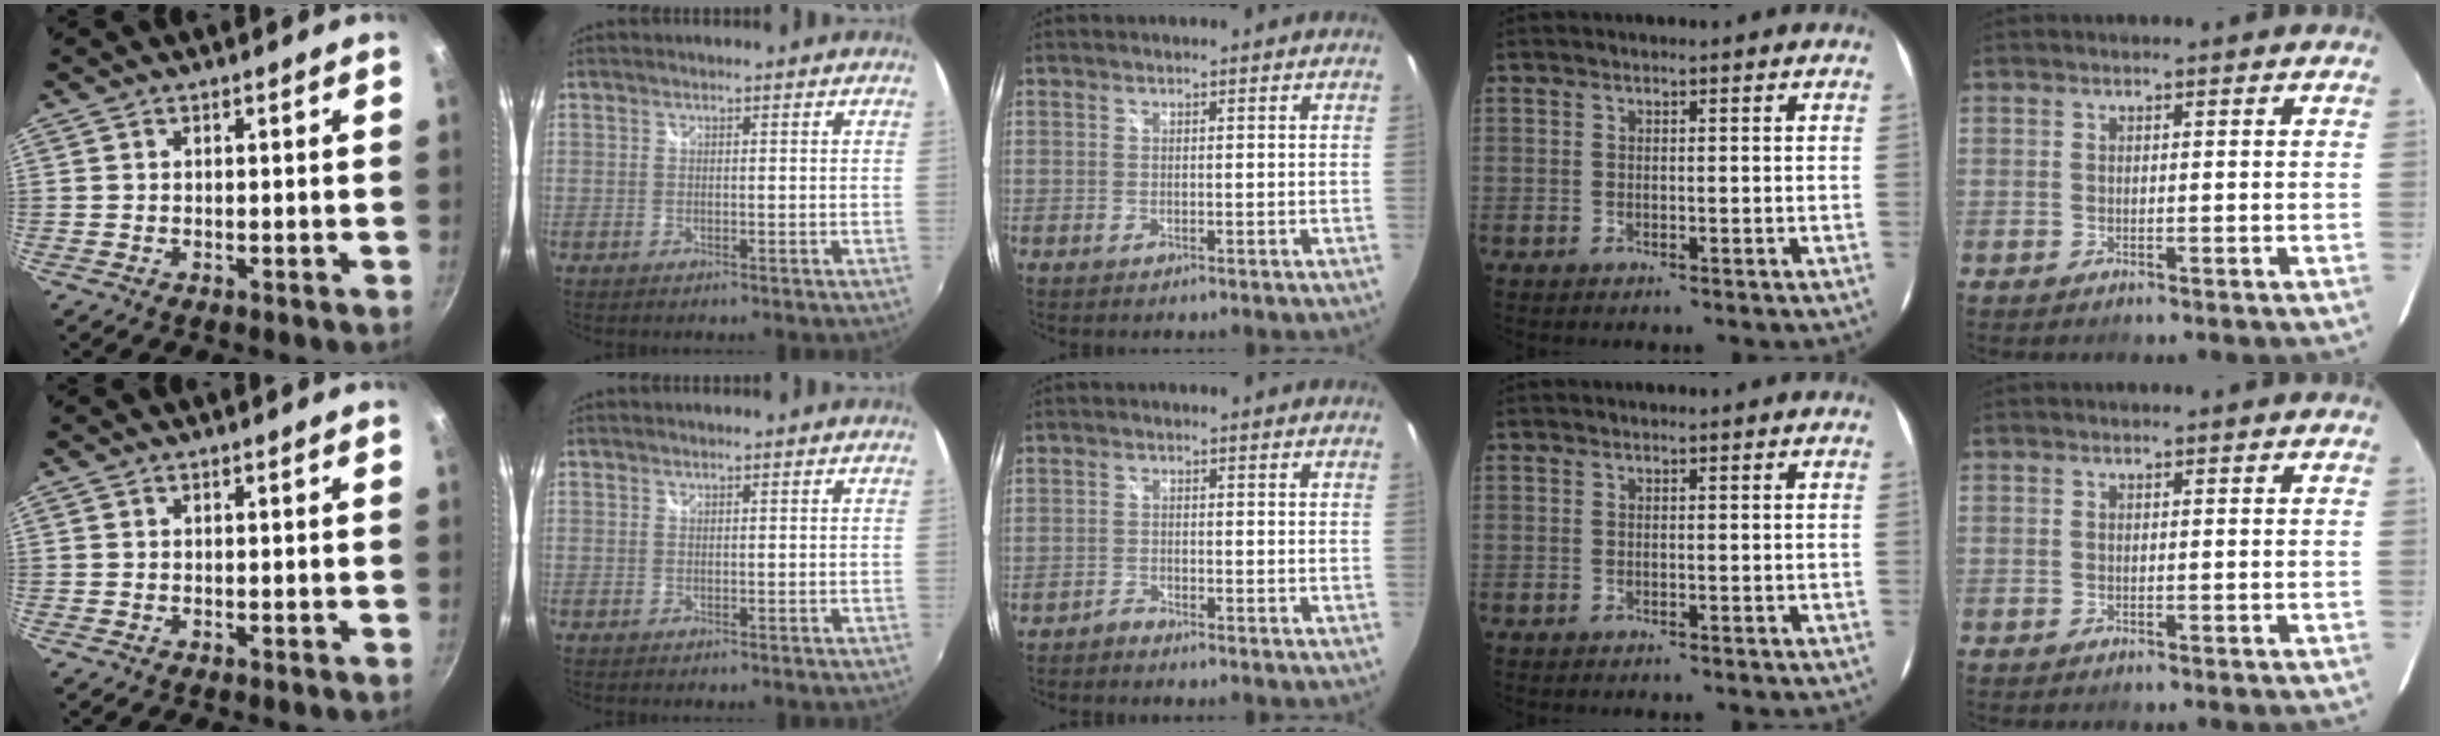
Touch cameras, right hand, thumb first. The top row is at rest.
{"middle": {"total": 1.5, "force": [-1.5, 0.2, -0.1], "torque": [-0.004, -0.001, -0.030]}}